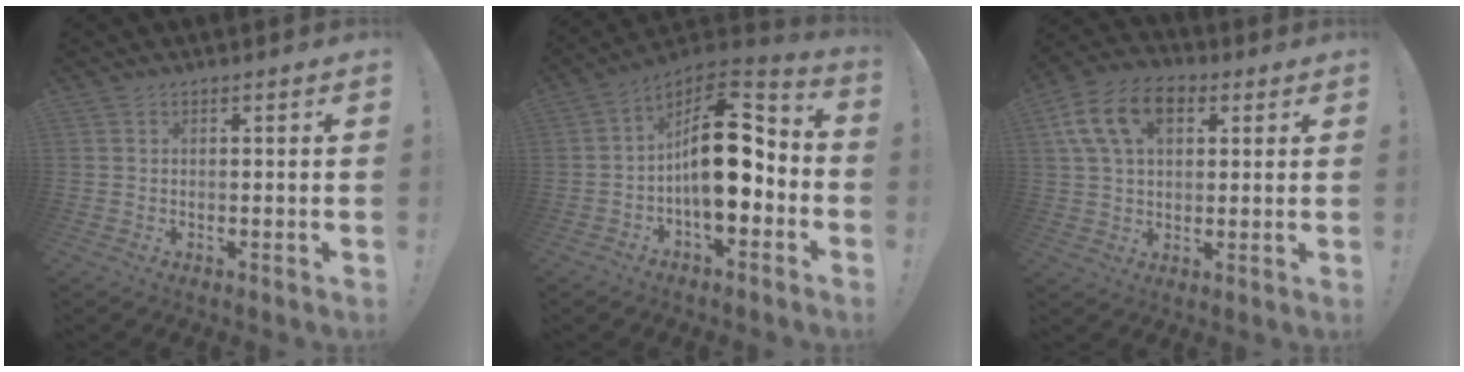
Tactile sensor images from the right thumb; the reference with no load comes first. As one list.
[{"total": 18.6, "force": [-0.6, 9.6, 16.0], "torque": [-0.251, 0.012, -0.006]}, {"total": 15.2, "force": [5.6, 9.9, 10.0], "torque": [-0.177, -0.007, 0.103]}]